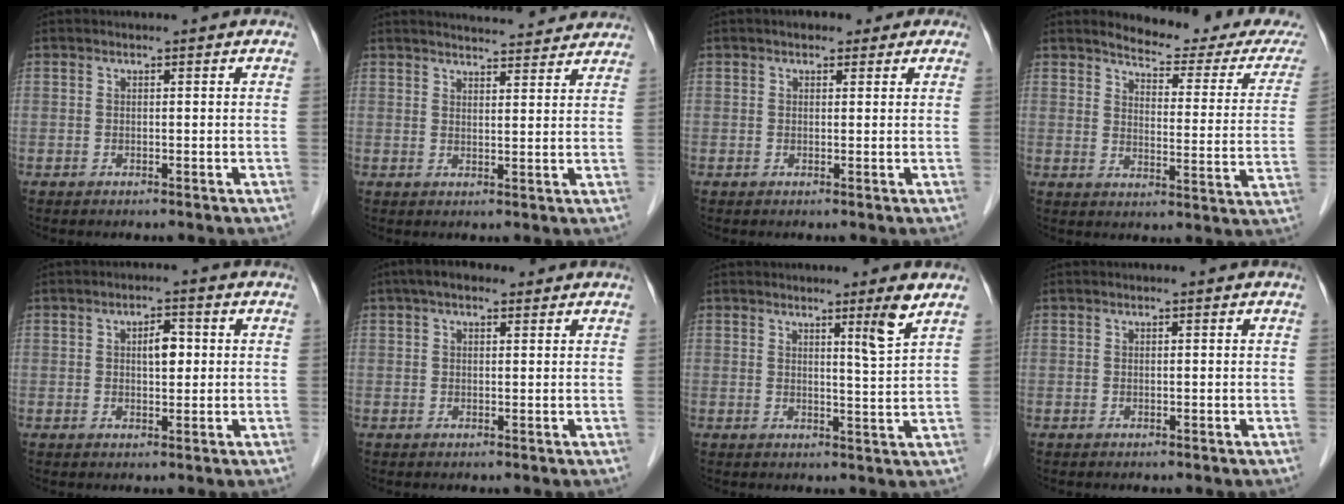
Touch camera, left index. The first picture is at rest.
{"total": 11.4, "force": [10.9, 1.8, 2.8], "torque": [-0.028, 0.009, 0.129]}
{"total": 3.8, "force": [2.6, 2.2, 1.7], "torque": [-0.012, 0.020, 0.032]}
{"total": 15.2, "force": [14.5, 1.4, 4.4], "torque": [-0.047, -0.067, 0.159]}
{"total": 3.2, "force": [0.5, 1.4, 2.8], "torque": [-0.043, 0.007, 0.008]}
{"total": 4.1, "force": [2.7, 2.0, 2.4], "torque": [-0.047, 0.029, 0.043]}
{"total": 4.0, "force": [2.6, -1.0, 2.9], "torque": [-0.044, -0.012, 0.046]}
{"total": 0.0}